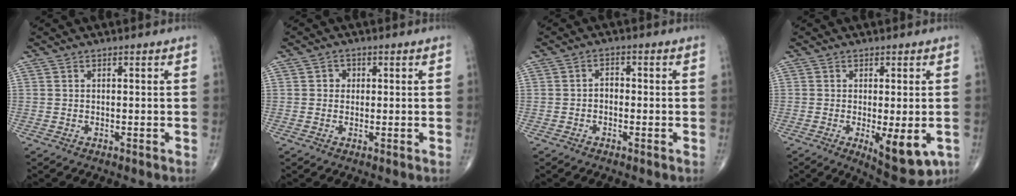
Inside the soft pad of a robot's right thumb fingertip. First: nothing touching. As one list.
[{"total": 1.9, "force": [0.3, 1.8, 0.6], "torque": [0.003, 0.003, 0.000]}, {"total": 1.9, "force": [-0.6, 1.4, 1.2], "torque": [-0.007, 0.009, -0.017]}, {"total": 8.8, "force": [-2.5, 3.2, 7.8], "torque": [-0.100, -0.018, -0.028]}]